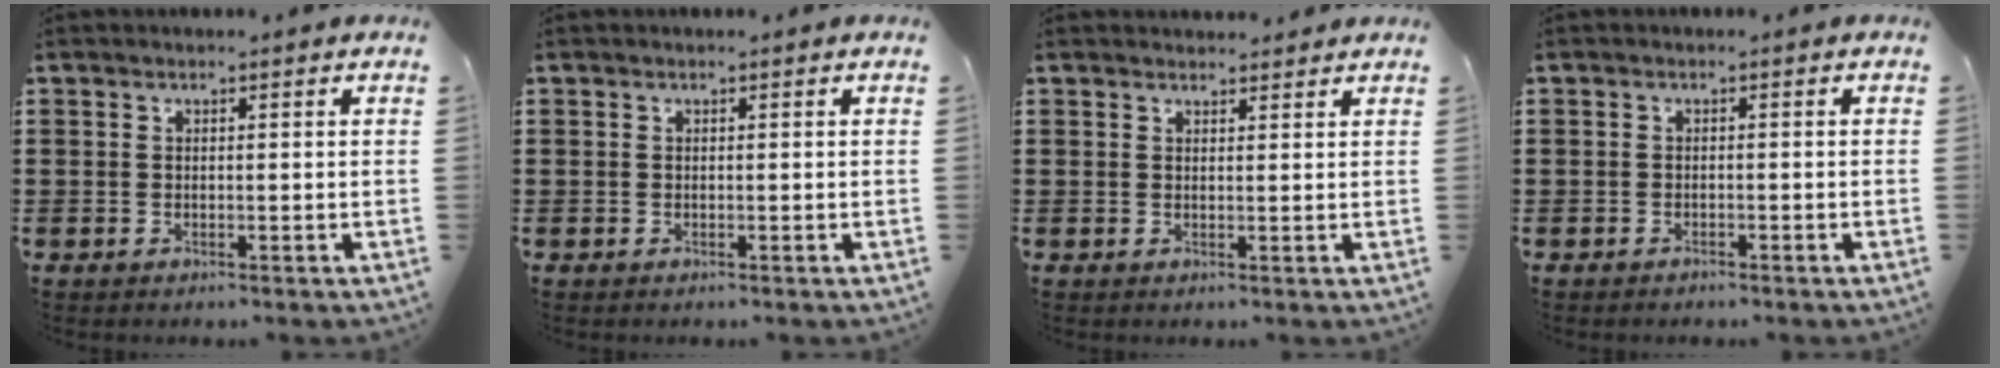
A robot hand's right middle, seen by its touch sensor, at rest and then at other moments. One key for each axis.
{"total": 0.0}
{"total": 1.5, "fx": 1.5, "fy": 0.3, "fz": 0.0, "tx": 0.004, "ty": 0.000, "tz": 0.027}
{"total": 0.8, "fx": -0.7, "fy": 0.2, "fz": 0.1, "tx": -0.003, "ty": 0.000, "tz": -0.016}